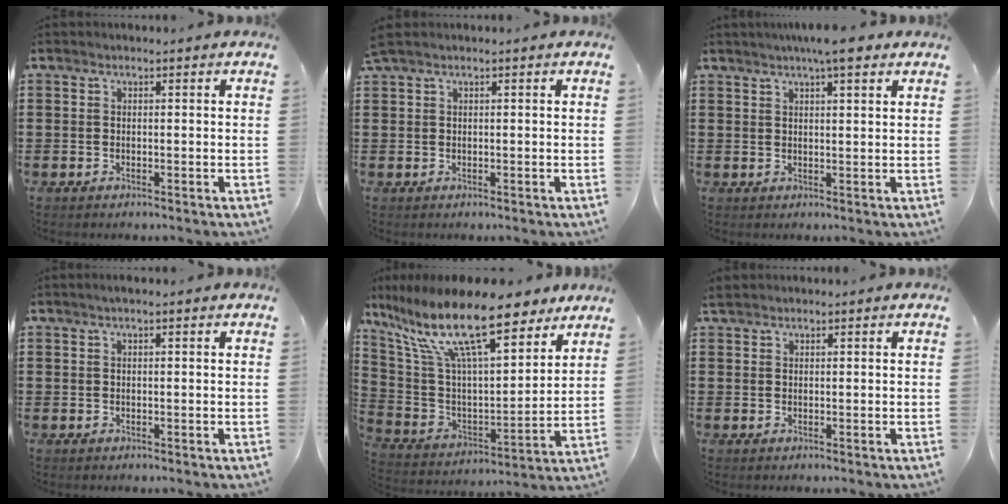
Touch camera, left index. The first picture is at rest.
{"total": 0.7, "force": [0.4, 0.0, 0.6], "torque": [-0.012, 0.000, 0.007]}
{"total": 4.9, "force": [3.6, 0.4, 3.3], "torque": [-0.057, -0.001, 0.059]}
{"total": 0.7, "force": [0.3, 0.0, 0.7], "torque": [-0.011, 0.000, 0.006]}
{"total": 17.1, "force": [11.8, 4.1, 11.7], "torque": [-0.263, -0.057, 0.203]}
{"total": 1.0, "force": [0.9, 0.3, 0.4], "torque": [-0.011, 0.002, 0.017]}